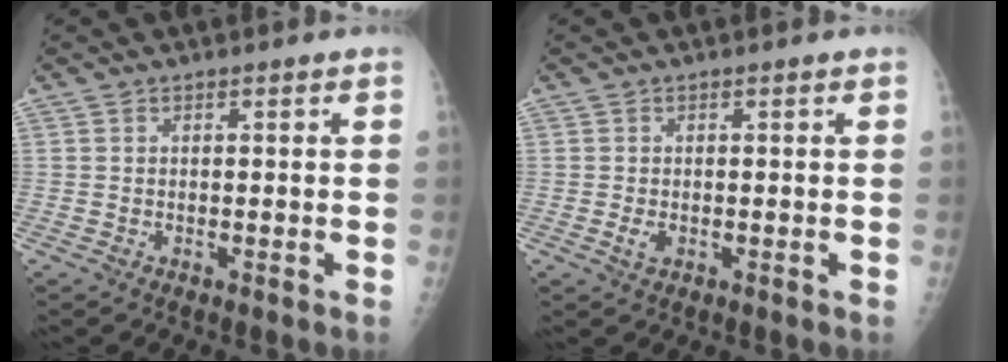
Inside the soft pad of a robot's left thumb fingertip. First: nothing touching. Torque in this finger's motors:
{"motor_torque": [-0.14, 0.05, 0.08, -0.01, 0.01]}